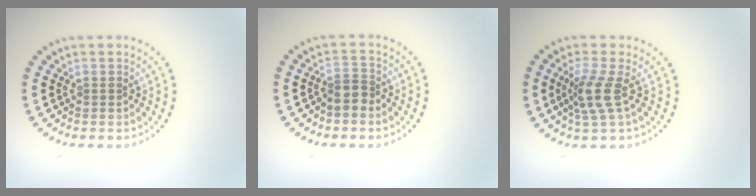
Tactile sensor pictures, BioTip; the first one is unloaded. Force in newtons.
{"total": 2.0, "press": 1.7, "slide": 1.2}
{"total": 2.8, "press": 2.2, "slide": 1.8}